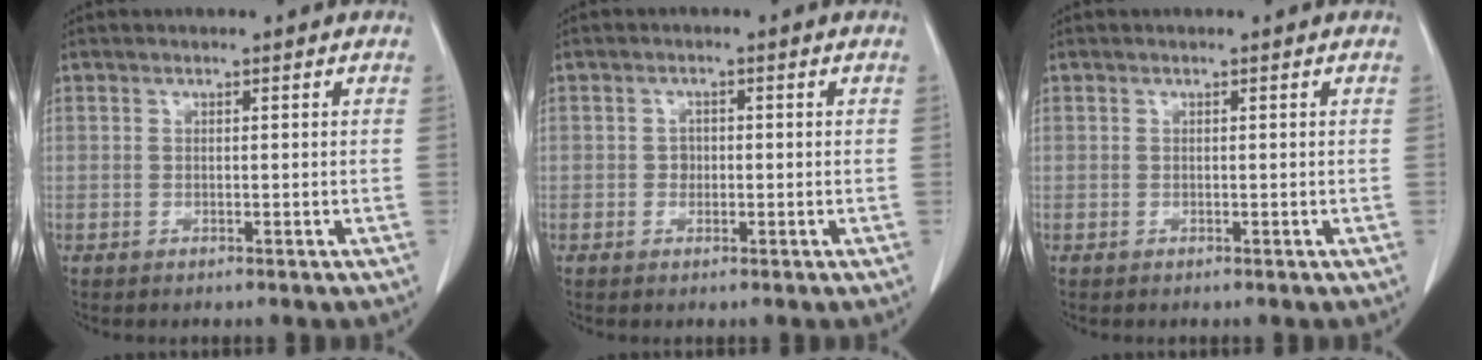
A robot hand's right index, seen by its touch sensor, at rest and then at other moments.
{"total": 1.5, "force": [-0.2, 1.3, 0.8], "torque": [-0.011, 0.004, -0.002]}
{"total": 0.0}